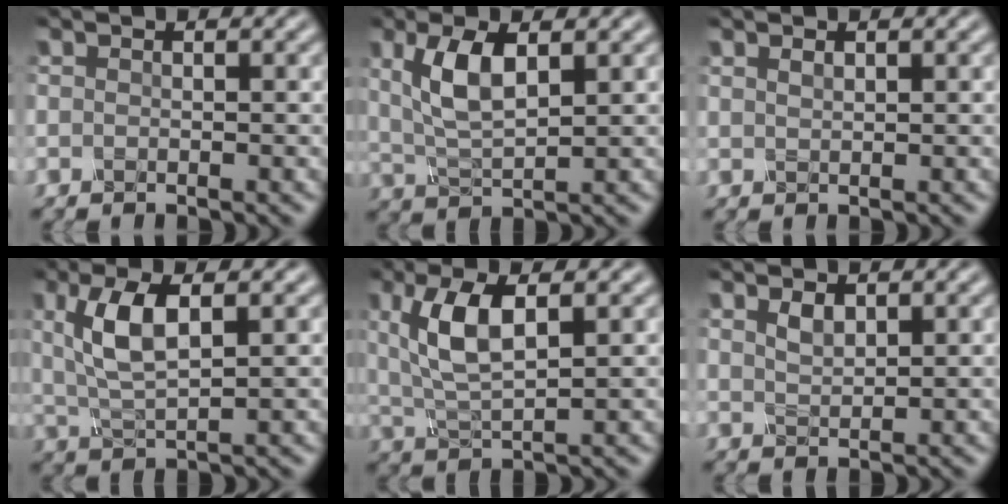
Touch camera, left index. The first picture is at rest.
{"total": 4.7, "force": [1.6, 1.5, 4.1], "torque": [-0.092, 0.004, 0.033]}
{"total": 0.7, "force": [0.6, 0.1, 0.3], "torque": [-0.012, 0.004, 0.015]}
{"total": 5.2, "force": [1.7, 1.7, 4.6], "torque": [-0.102, 0.005, 0.035]}
{"total": 5.7, "force": [1.9, 2.0, 5.1], "torque": [-0.111, 0.004, 0.039]}
{"total": 1.5, "force": [1.1, 0.5, 0.8], "torque": [-0.022, 0.003, 0.025]}